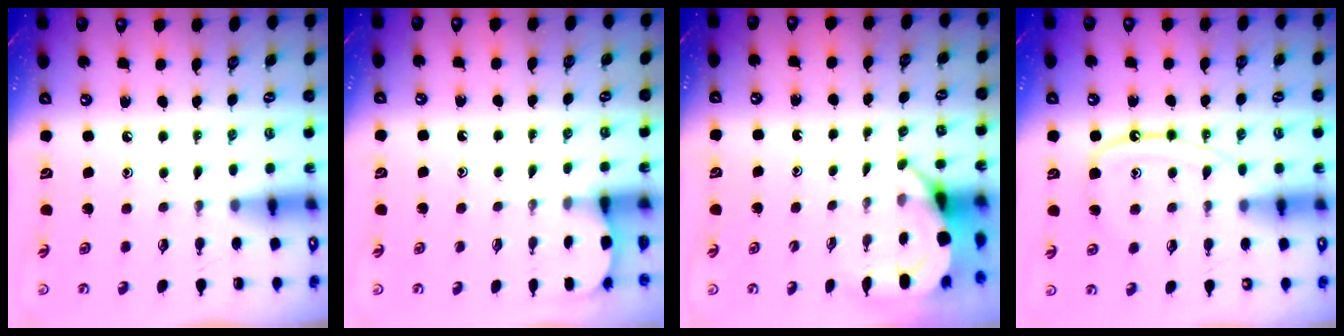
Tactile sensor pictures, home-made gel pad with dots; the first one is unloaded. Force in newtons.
{"total": 1.3, "press": 1.3, "slide": 0.1}
{"total": 4.6, "press": 4.6, "slide": 0.5}
{"total": 11.7, "press": 11.7, "slide": 1.1}